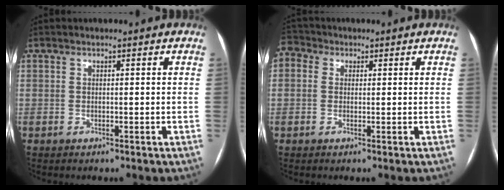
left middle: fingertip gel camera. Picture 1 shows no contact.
{"total": 3.4, "force": [1.2, 2.9, 1.4], "torque": [-0.040, 0.023, 0.022]}